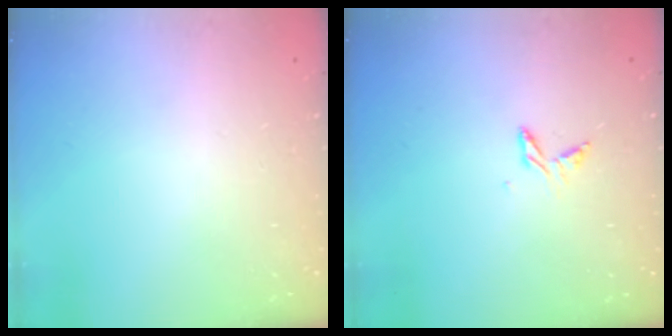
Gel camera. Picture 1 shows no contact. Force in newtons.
{"total": 5.3, "press": 5.2, "slide": 0.6}